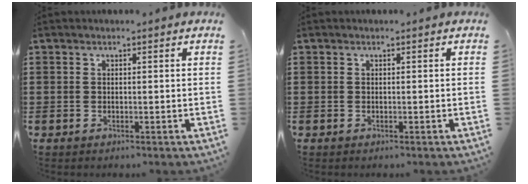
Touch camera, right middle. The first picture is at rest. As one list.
[{"total": 0.0}]